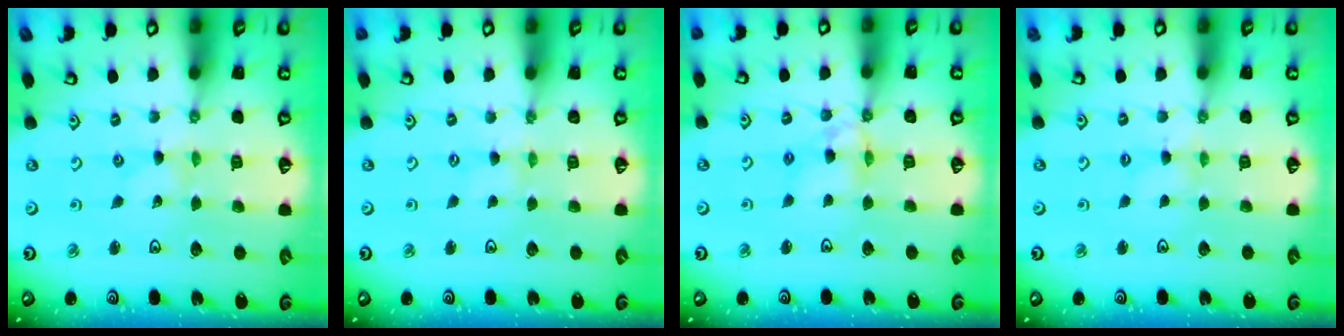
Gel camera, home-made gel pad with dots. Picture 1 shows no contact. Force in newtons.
{"total": 0.0}
{"total": 7.6, "press": 7.6, "slide": 0.5}
{"total": 2.3, "press": 2.3, "slide": 0.3}